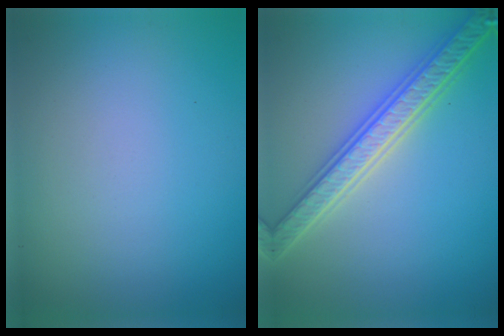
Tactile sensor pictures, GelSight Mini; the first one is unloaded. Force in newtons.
{"total": 5.5, "press": 5.4, "slide": 1.1}